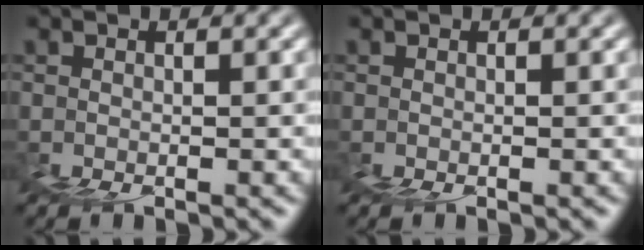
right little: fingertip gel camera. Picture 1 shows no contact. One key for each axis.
{"total": 0.0}